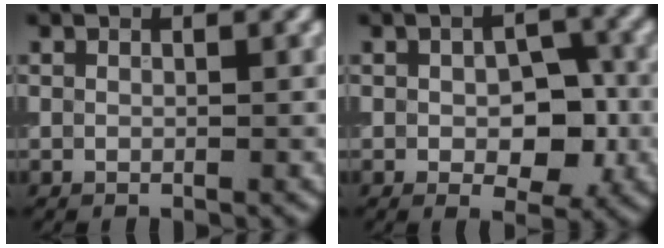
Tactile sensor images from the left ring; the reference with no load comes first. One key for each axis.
{"total": 5.2, "fx": -0.7, "fy": 2.9, "fz": 4.3, "tx": -0.061, "ty": -0.005, "tz": -0.008}